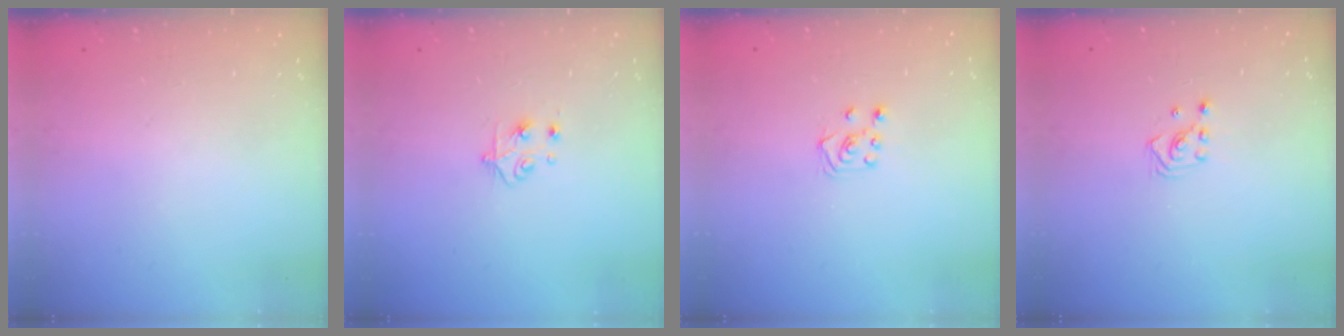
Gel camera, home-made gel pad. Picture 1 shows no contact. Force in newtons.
{"total": 4.8, "press": 4.8, "slide": 0.6}
{"total": 5.1, "press": 5.1, "slide": 0.5}
{"total": 2.8, "press": 2.8, "slide": 0.3}